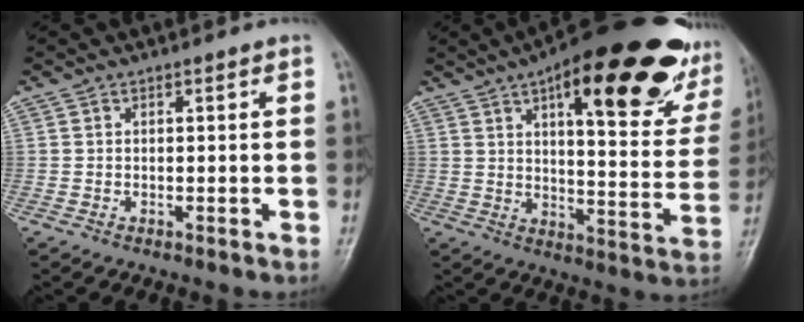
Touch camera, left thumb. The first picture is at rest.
{"total": 29.3, "force": [16.2, 9.7, 22.4], "torque": [-0.275, -0.036, 0.220]}